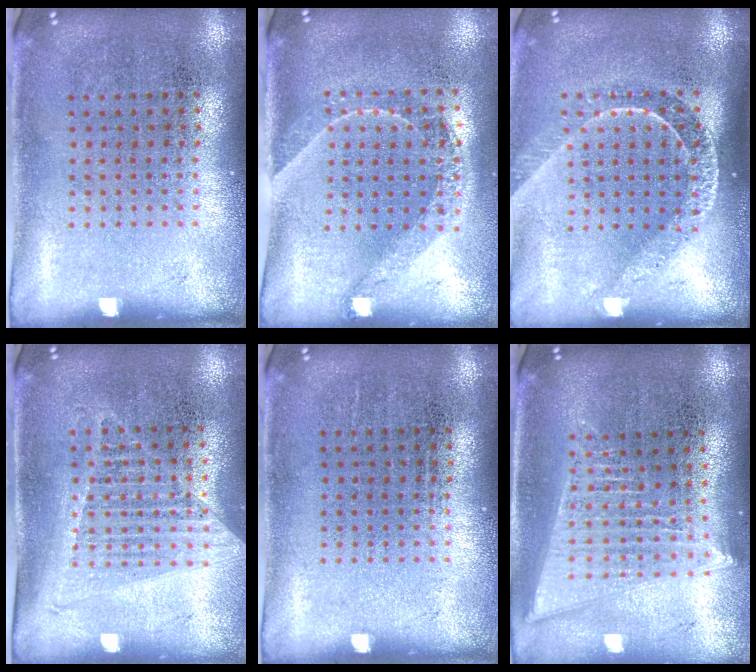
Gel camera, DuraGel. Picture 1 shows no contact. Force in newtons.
{"total": 1.4, "press": 1.2, "slide": 0.7}
{"total": 1.8, "press": 1.5, "slide": 1.0}
{"total": 1.3, "press": 1.2, "slide": 0.6}
{"total": 0.0}
{"total": 2.0, "press": 1.8, "slide": 1.0}